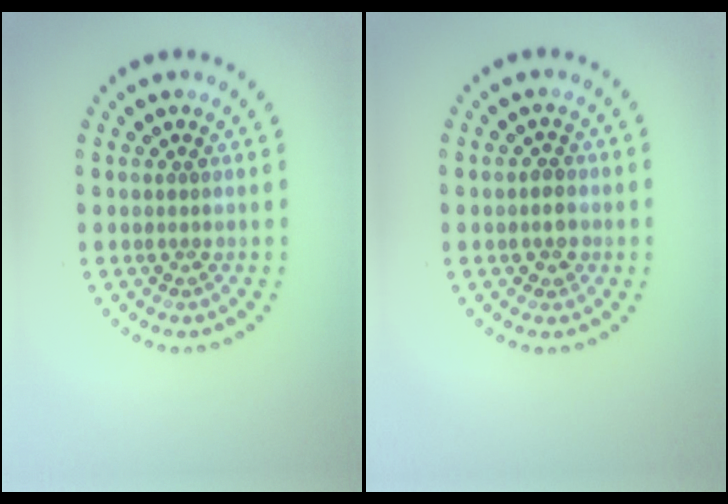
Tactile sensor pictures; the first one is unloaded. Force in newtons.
{"total": 1.8, "press": 1.8, "slide": 0.5}